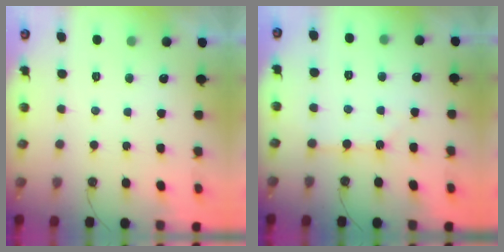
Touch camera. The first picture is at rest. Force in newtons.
{"total": 2.7, "press": 2.7, "slide": 0.5}